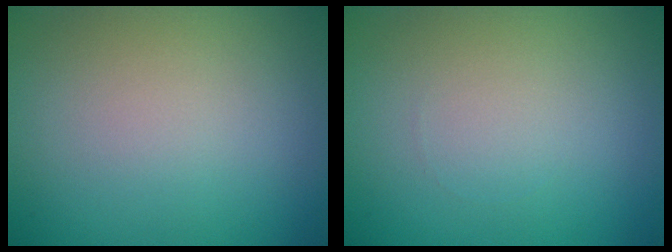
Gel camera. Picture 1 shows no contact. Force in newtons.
{"total": 0.0}